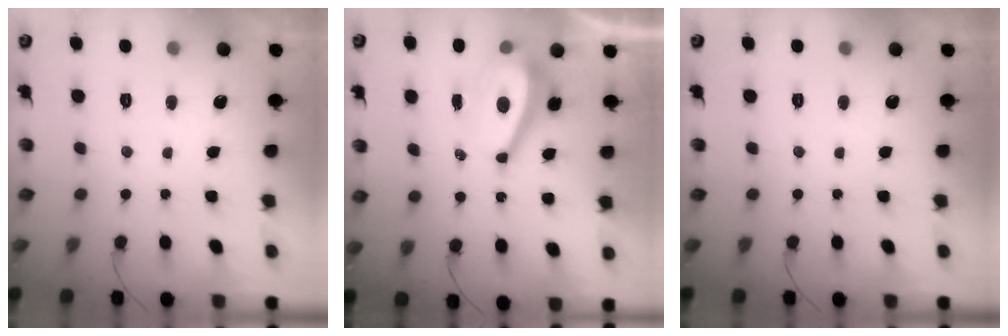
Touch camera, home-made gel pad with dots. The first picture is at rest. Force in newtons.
{"total": 7.4, "press": 7.4, "slide": 0.3}
{"total": 0.0}